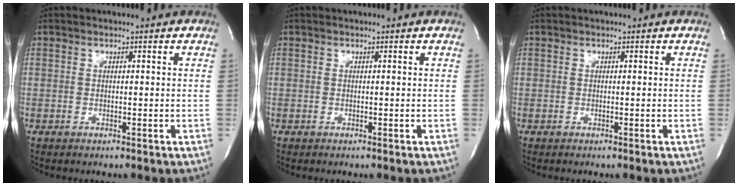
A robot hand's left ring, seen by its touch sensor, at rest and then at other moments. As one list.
[{"total": 0.0}, {"total": 0.0}]